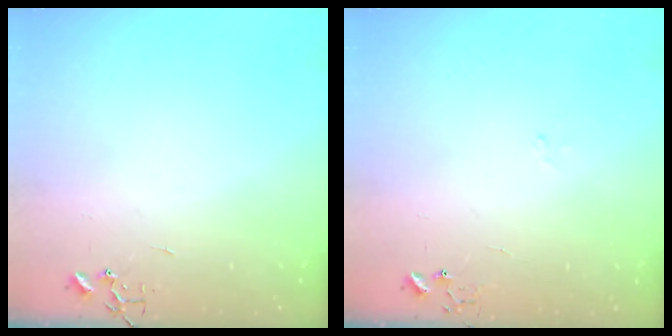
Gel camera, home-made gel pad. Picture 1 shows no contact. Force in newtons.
{"total": 5.8, "press": 5.8, "slide": 0.7}